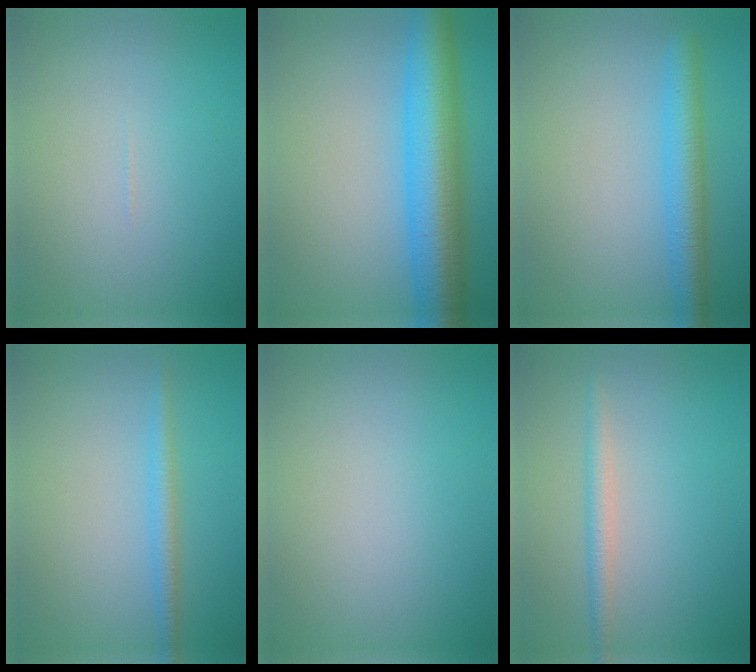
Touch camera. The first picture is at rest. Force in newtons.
{"total": 9.4, "press": 9.4, "slide": 0.1}
{"total": 3.9, "press": 3.9, "slide": 0.1}
{"total": 1.9, "press": 1.9, "slide": 0.0}
{"total": 0.0}
{"total": 1.8, "press": 1.8, "slide": 0.1}